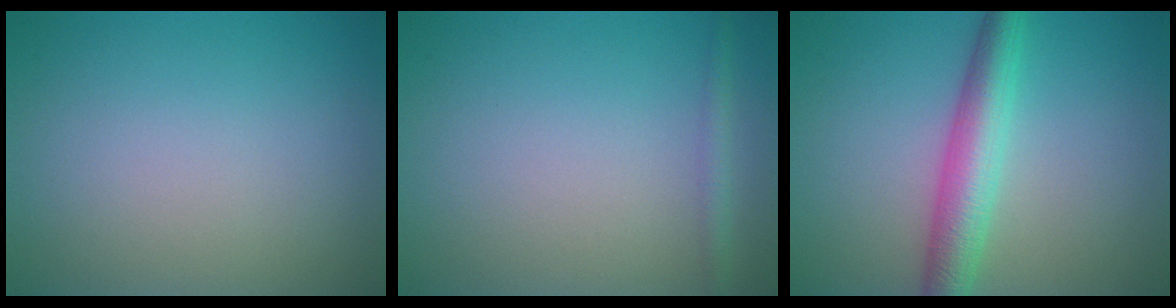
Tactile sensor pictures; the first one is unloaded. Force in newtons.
{"total": 1.3, "press": 1.3, "slide": 0.1}
{"total": 4.9, "press": 4.9, "slide": 0.1}